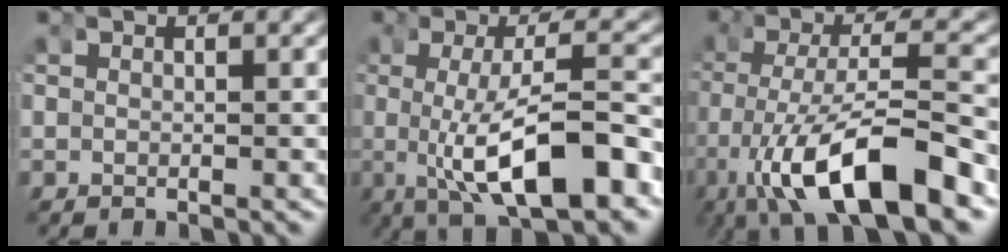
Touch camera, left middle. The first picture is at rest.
{"total": 8.5, "force": [-2.7, 2.4, 7.7], "torque": [-0.133, -0.014, -0.033]}
{"total": 9.7, "force": [-4.0, 3.0, 8.3], "torque": [-0.164, -0.031, -0.042]}